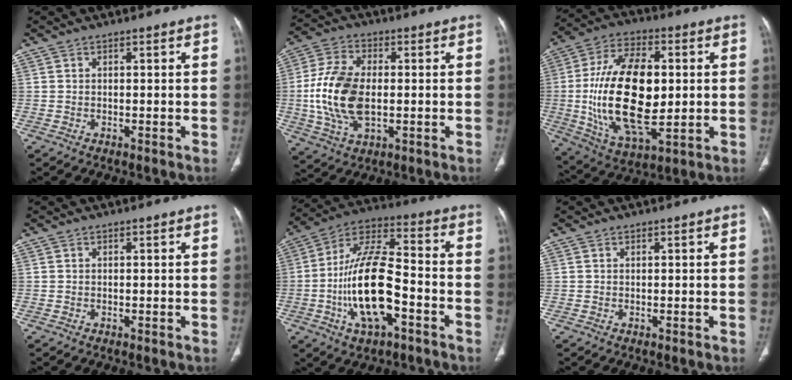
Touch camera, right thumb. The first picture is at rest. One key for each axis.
{"total": 14.9, "fx": -0.8, "fy": 8.8, "fz": 12.0, "tx": -0.246, "ty": 0.006, "tz": -0.012}
{"total": 23.6, "fx": 0.2, "fy": 12.2, "fz": 20.2, "tx": -0.369, "ty": -0.005, "tz": 0.012}
{"total": 0.0}
{"total": 18.2, "fx": -5.2, "fy": 7.9, "fz": 15.6, "tx": -0.284, "ty": 0.042, "tz": -0.092}
{"total": 0.0}